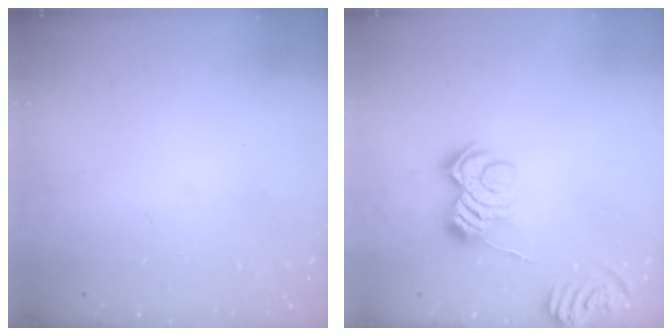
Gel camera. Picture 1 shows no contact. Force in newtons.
{"total": 9.6, "press": 9.6, "slide": 0.5}